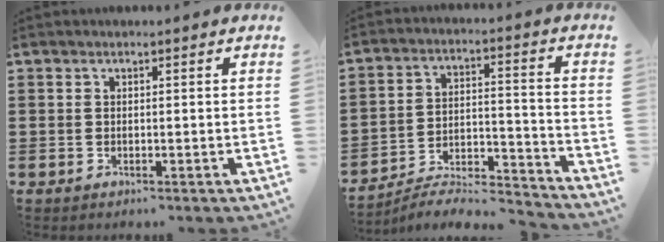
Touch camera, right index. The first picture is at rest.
{"total": 5.7, "force": [-5.4, 0.7, 1.7], "torque": [-0.032, -0.003, -0.108]}